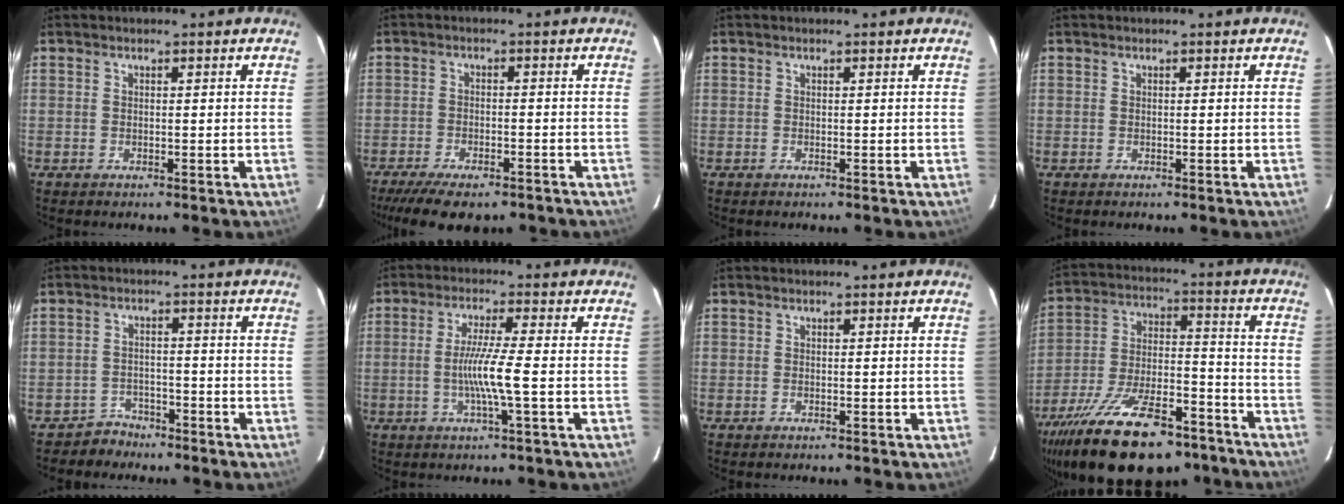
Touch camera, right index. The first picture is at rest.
{"total": 11.8, "force": [-9.2, 3.9, 6.2], "torque": [-0.141, -0.030, -0.144]}
{"total": 0.0}
{"total": 0.0}
{"total": 3.8, "force": [-2.9, 2.3, -0.6], "torque": [0.006, 0.016, -0.050]}
{"total": 6.6, "force": [-1.5, -1.1, 6.3], "torque": [-0.122, -0.008, -0.028]}
{"total": 0.0}
{"total": 26.0, "force": [-18.7, 10.2, 14.9], "torque": [-0.279, -0.026, -0.278]}